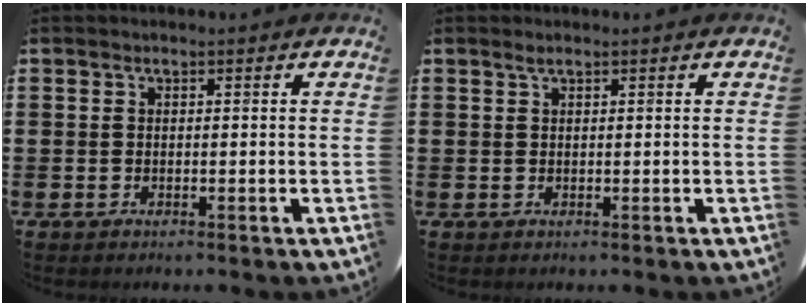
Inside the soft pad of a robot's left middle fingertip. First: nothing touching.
{"total": 0.6, "force": [0.4, 0.0, 0.4], "torque": [-0.008, 0.000, 0.007]}